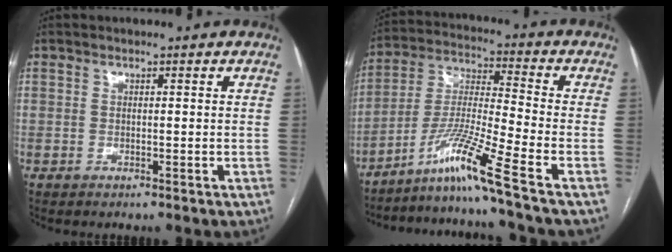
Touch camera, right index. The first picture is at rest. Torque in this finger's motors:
{"motor_torque": [0.39, -0.31, 0.42, 0.06]}